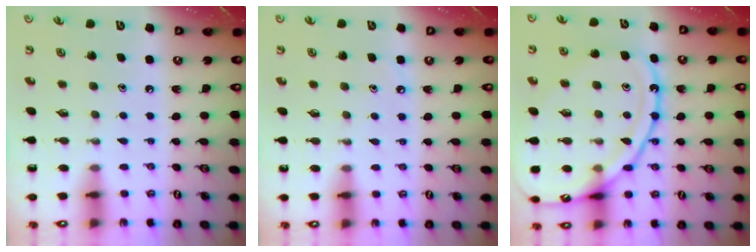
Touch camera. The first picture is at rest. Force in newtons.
{"total": 2.4, "press": 2.4, "slide": 0.3}
{"total": 16.7, "press": 16.7, "slide": 1.3}